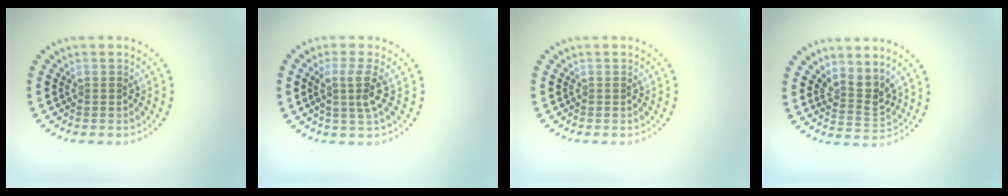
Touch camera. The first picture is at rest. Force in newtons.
{"total": 2.7, "press": 2.1, "slide": 1.7}
{"total": 0.0}
{"total": 2.6, "press": 2.0, "slide": 1.7}